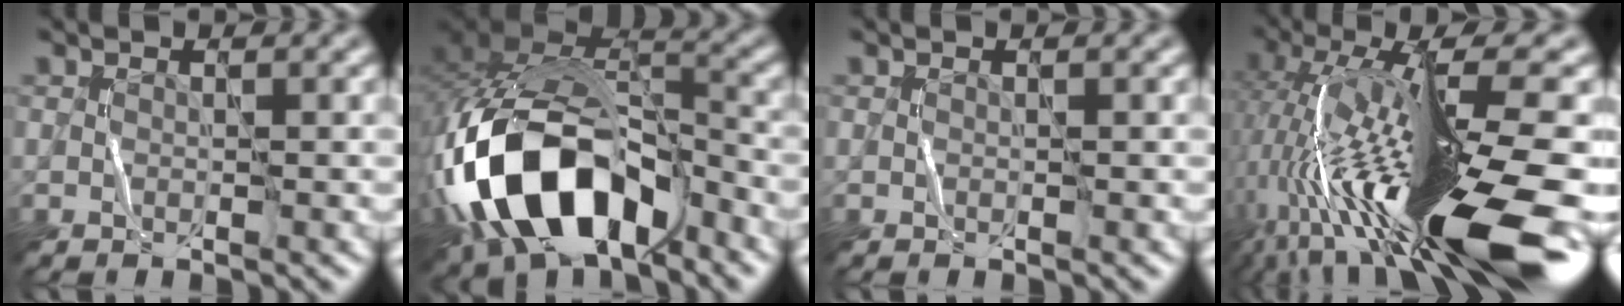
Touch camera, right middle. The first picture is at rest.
{"total": 14.3, "force": [-6.2, 7.7, 10.4], "torque": [-0.201, -0.003, -0.112]}
{"total": 0.0}
{"total": 16.0, "force": [-5.8, 3.1, 14.6], "torque": [-0.264, 0.011, -0.088]}